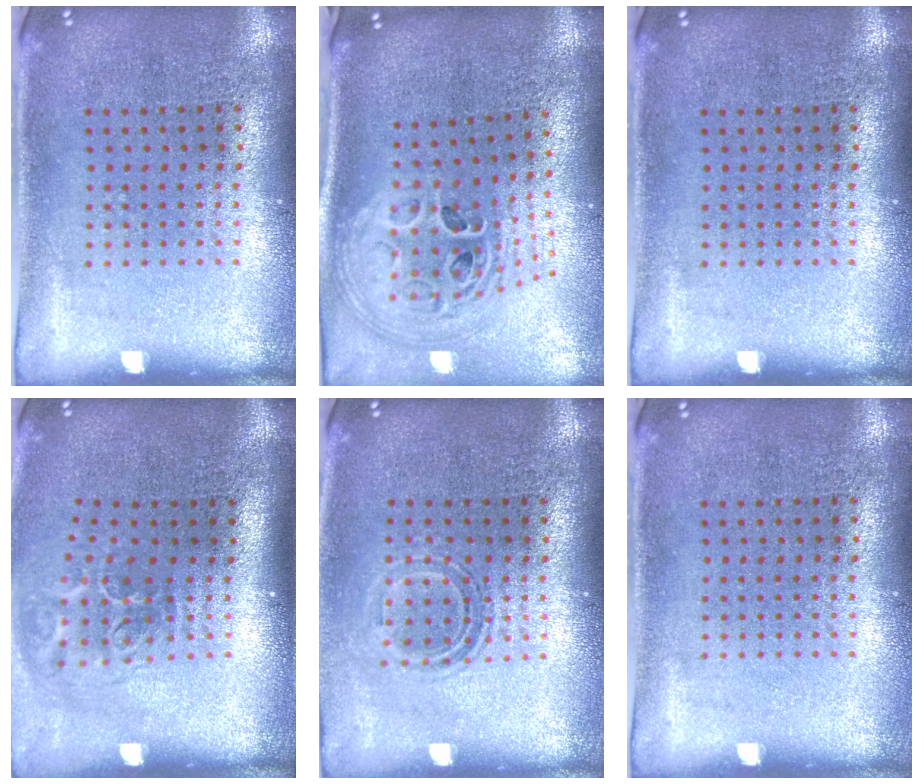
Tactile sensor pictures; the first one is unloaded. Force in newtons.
{"total": 2.8, "press": 2.0, "slide": 2.0}
{"total": 0.0}
{"total": 2.0, "press": 1.3, "slide": 1.5}
{"total": 1.3, "press": 1.1, "slide": 0.7}
{"total": 0.0}